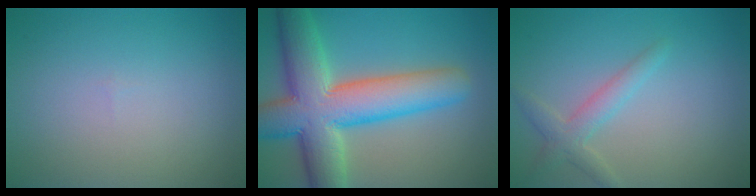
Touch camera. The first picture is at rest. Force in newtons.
{"total": 11.3, "press": 11.3, "slide": 0.5}
{"total": 2.3, "press": 2.3, "slide": 0.1}